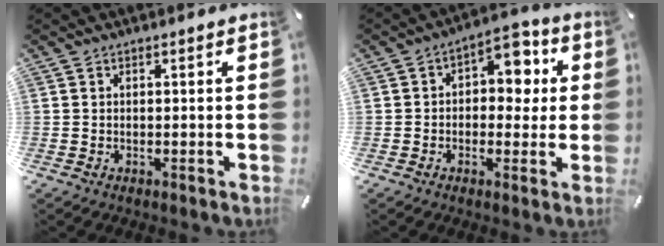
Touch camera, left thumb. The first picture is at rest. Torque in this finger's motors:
{"motor_torque": [0.53, 0.09, 0.48, 0.26, 0.05]}